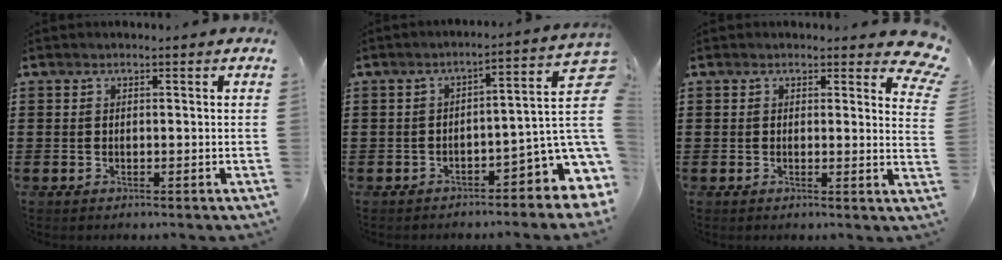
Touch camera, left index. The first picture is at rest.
{"total": 6.1, "force": [-2.4, 2.2, 5.2], "torque": [-0.071, -0.021, -0.044]}
{"total": 3.0, "force": [2.4, 0.8, 1.6], "torque": [-0.018, -0.012, 0.039]}